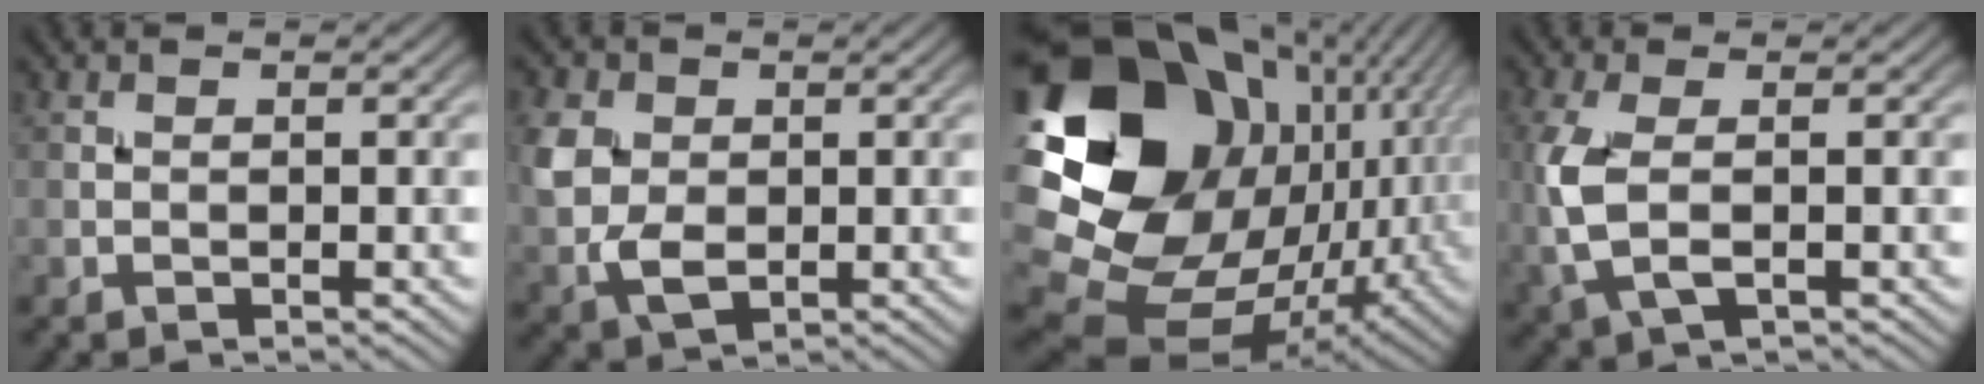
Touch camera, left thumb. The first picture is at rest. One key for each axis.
{"total": 6.5, "fx": 0.3, "fy": 4.9, "fz": 4.2, "tx": -0.114, "ty": -0.003, "tz": 0.002}
{"total": 22.6, "fx": 2.3, "fy": 16.9, "fz": 14.8, "tx": -0.325, "ty": -0.019, "tz": 0.065}
{"total": 6.0, "fx": -0.4, "fy": 2.9, "fz": 5.3, "tx": -0.145, "ty": -0.003, "tz": -0.009}